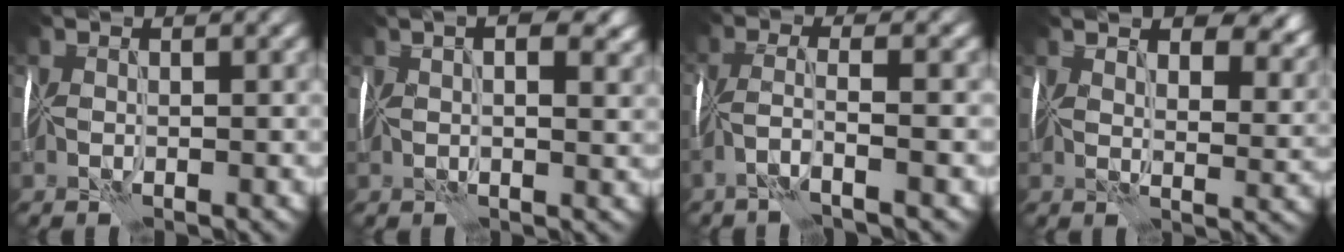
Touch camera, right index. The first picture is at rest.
{"total": 7.3, "force": [3.2, 3.7, 5.4], "torque": [-0.031, 0.028, 0.018]}
{"total": 3.6, "force": [-1.8, 0.5, 3.0], "torque": [-0.061, 0.008, -0.047]}
{"total": 9.8, "force": [6.5, 4.3, 6.0], "torque": [-0.079, 0.011, 0.088]}